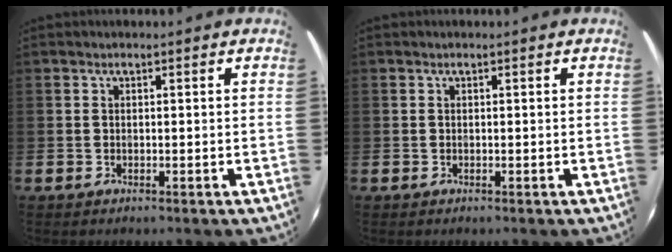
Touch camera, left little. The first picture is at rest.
{"total": 0.0}